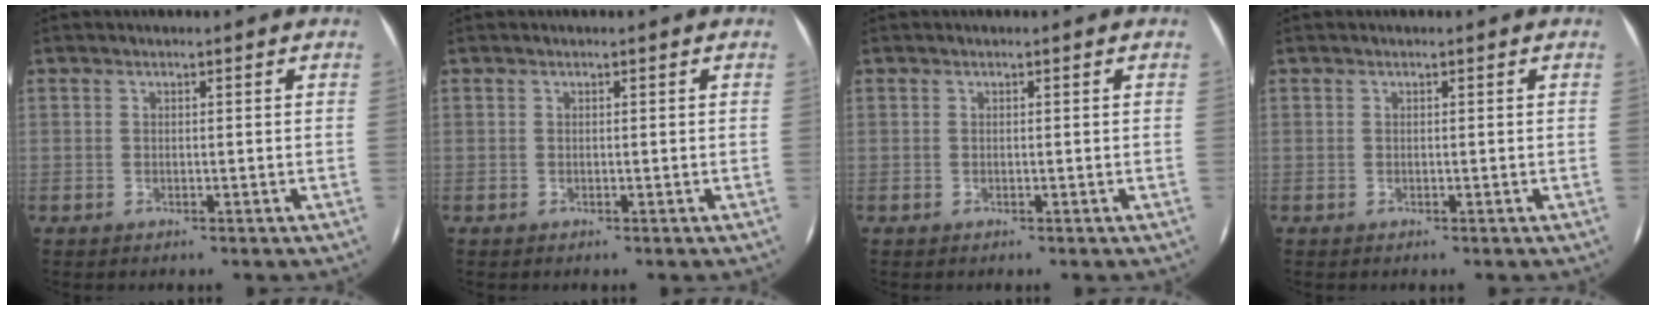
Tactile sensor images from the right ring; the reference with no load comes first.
{"total": 0.0}
{"total": 0.0}
{"total": 0.0}